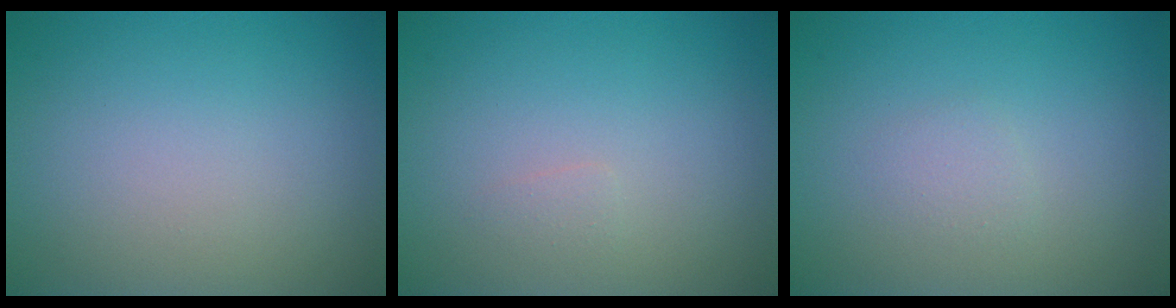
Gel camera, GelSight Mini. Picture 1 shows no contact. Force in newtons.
{"total": 0.6, "press": 0.6, "slide": 0.0}
{"total": 0.9, "press": 0.9, "slide": 0.0}